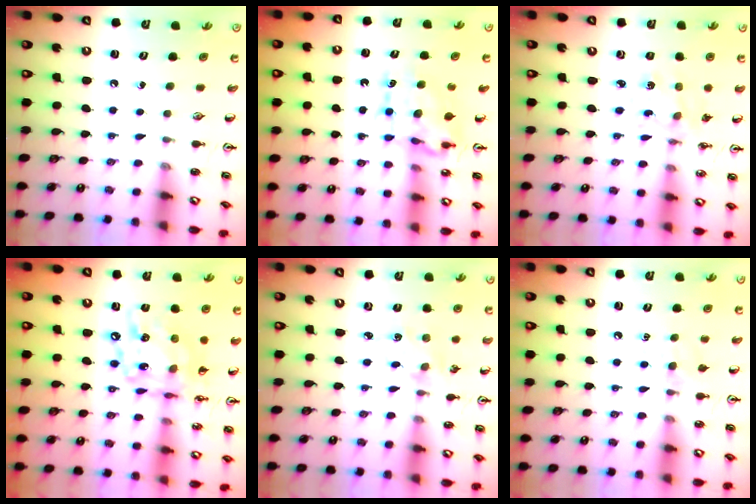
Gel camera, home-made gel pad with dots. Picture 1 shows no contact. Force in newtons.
{"total": 7.3, "press": 7.3, "slide": 0.9}
{"total": 2.0, "press": 2.0, "slide": 0.3}
{"total": 14.1, "press": 14.1, "slide": 1.3}
{"total": 2.5, "press": 2.4, "slide": 0.4}
{"total": 5.6, "press": 5.5, "slide": 0.8}